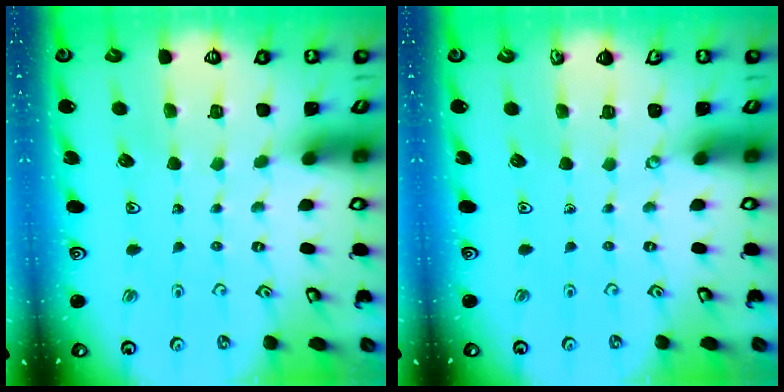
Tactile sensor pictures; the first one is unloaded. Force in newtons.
{"total": 0.0}